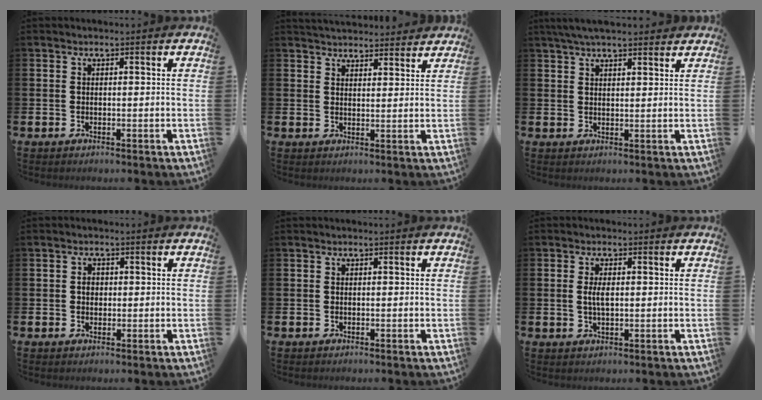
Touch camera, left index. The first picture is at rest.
{"total": 3.7, "force": [3.7, 0.7, 0.1], "torque": [-0.007, -0.017, 0.068]}
{"total": 4.2, "force": [3.7, 0.7, 1.8], "torque": [-0.040, -0.005, 0.068]}
{"total": 1.5, "force": [0.2, 1.3, 0.7], "torque": [0.007, 0.000, -0.003]}
{"total": 0.0}
{"total": 2.7, "force": [0.3, 1.1, 2.4], "torque": [-0.035, 0.000, 0.000]}